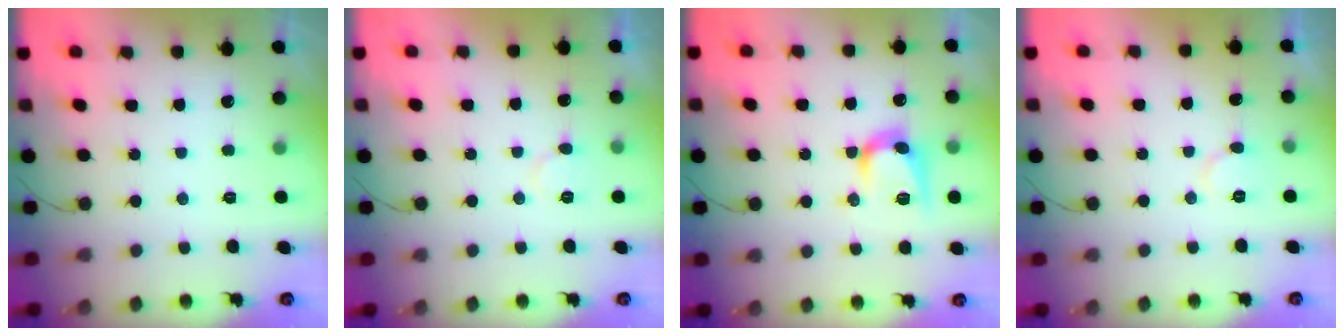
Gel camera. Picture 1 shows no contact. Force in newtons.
{"total": 6.3, "press": 6.3, "slide": 0.7}
{"total": 10.2, "press": 10.2, "slide": 0.5}
{"total": 4.9, "press": 4.9, "slide": 0.4}